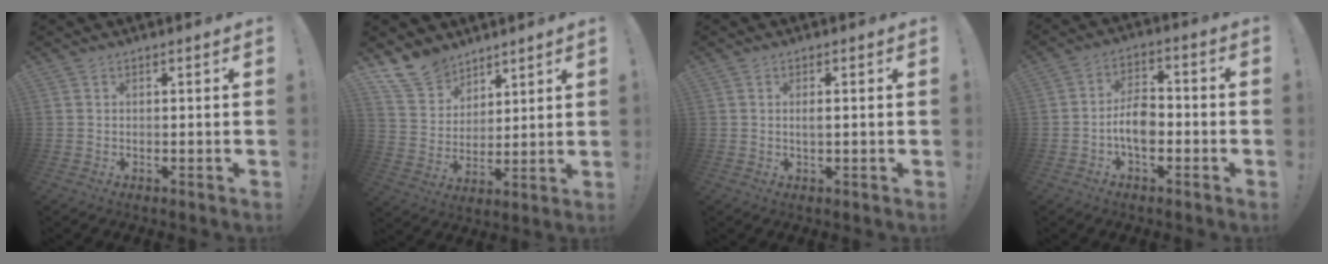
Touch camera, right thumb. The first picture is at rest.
{"total": 11.8, "force": [9.3, 6.9, 2.2], "torque": [-0.054, -0.066, 0.186]}
{"total": 1.6, "force": [0.0, 0.1, 1.6], "torque": [-0.028, -0.002, -0.002]}
{"total": 8.6, "force": [-2.7, 4.8, 6.7], "torque": [-0.131, 0.013, -0.046]}